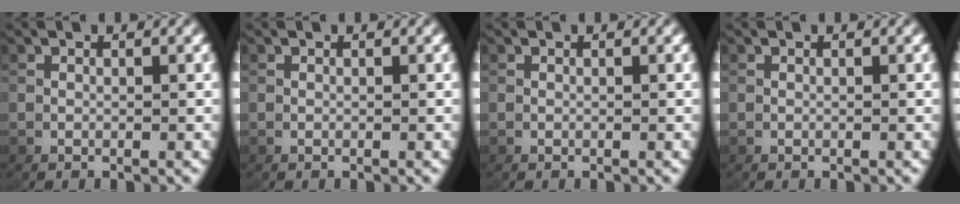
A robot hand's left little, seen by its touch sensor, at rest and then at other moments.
{"total": 0.0}
{"total": 0.0}
{"total": 0.0}